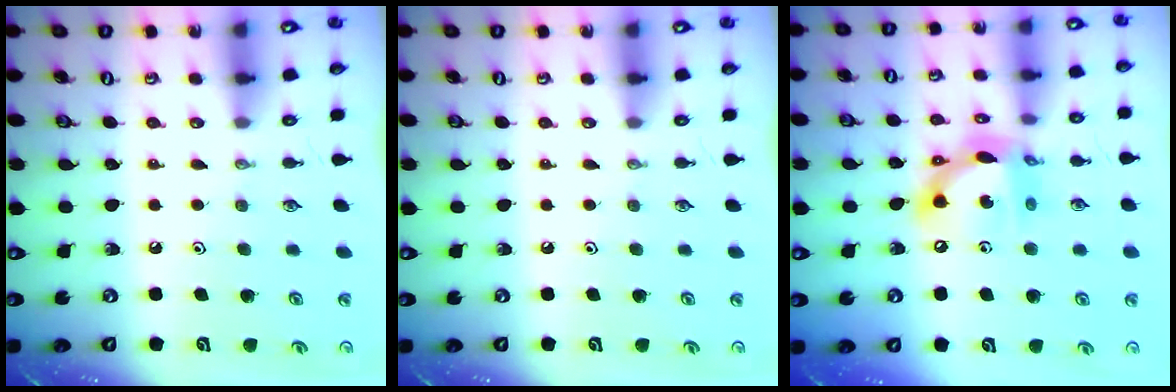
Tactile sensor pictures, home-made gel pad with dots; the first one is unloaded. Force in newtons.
{"total": 0.0}
{"total": 14.9, "press": 14.8, "slide": 1.2}